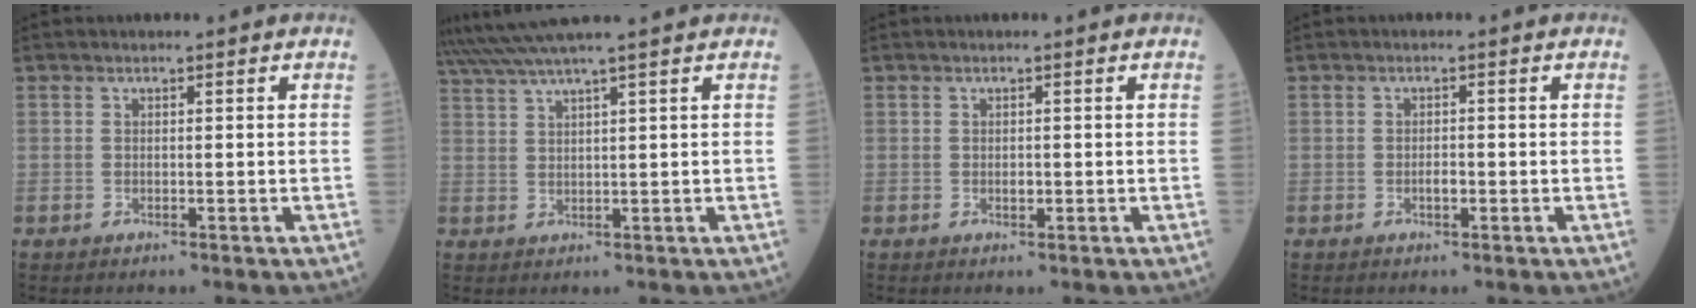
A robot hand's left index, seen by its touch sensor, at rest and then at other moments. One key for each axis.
{"total": 7.3, "fx": 6.2, "fy": -2.1, "fz": 3.1, "tx": -0.057, "ty": 0.025, "tz": 0.107}
{"total": 0.8, "fx": -0.2, "fy": 0.4, "fz": 0.7, "tx": -0.011, "ty": -0.003, "tz": -0.003}
{"total": 1.3, "fx": -0.6, "fy": 0.5, "fz": 1.0, "tx": -0.018, "ty": -0.002, "tz": -0.011}